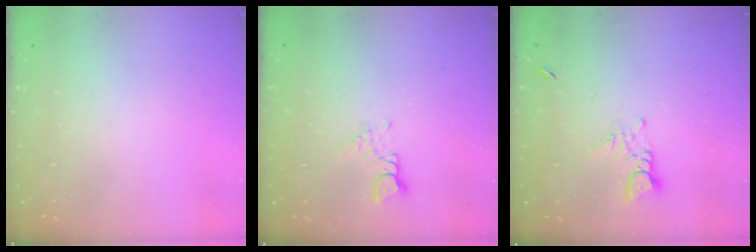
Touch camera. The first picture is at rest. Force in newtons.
{"total": 1.5, "press": 1.5, "slide": 0.2}
{"total": 2.8, "press": 2.8, "slide": 0.3}